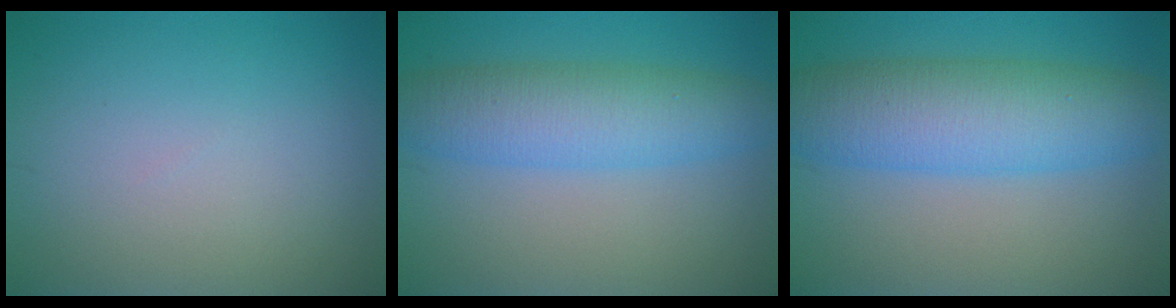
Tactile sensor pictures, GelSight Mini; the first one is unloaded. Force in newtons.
{"total": 6.2, "press": 6.2, "slide": 0.3}
{"total": 8.2, "press": 8.2, "slide": 0.2}